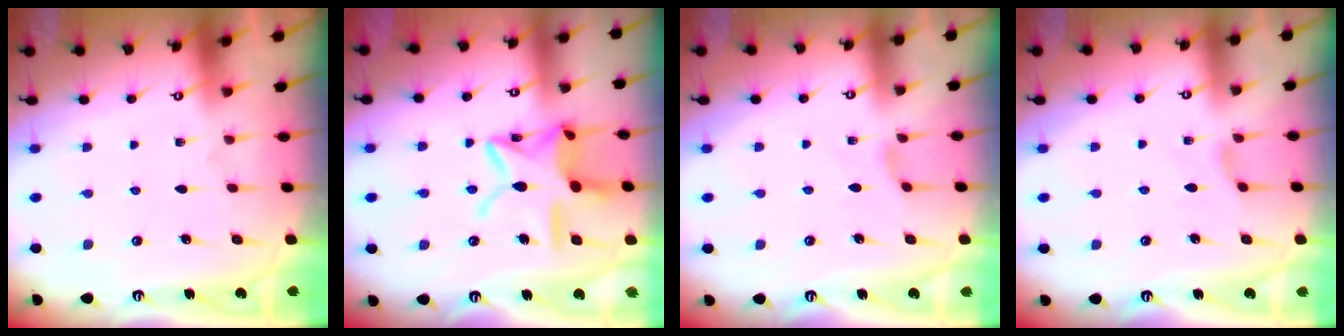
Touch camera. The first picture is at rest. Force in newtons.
{"total": 17.4, "press": 17.3, "slide": 1.2}
{"total": 2.3, "press": 2.2, "slide": 0.5}
{"total": 2.3, "press": 2.2, "slide": 0.5}